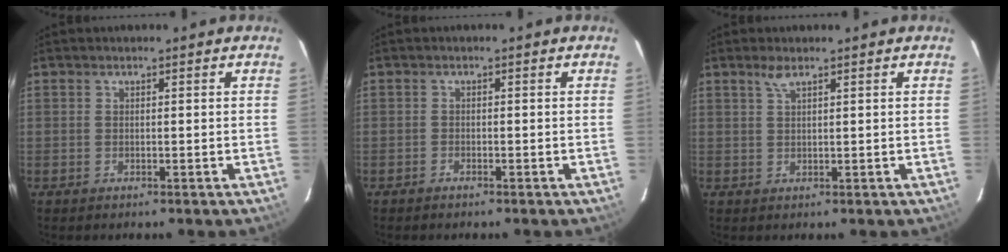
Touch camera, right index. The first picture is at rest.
{"total": 0.8, "force": [-0.7, 0.3, 0.1], "torque": [-0.006, 0.003, -0.015]}
{"total": 1.8, "force": [1.3, 0.3, 1.2], "torque": [-0.025, 0.005, 0.027]}